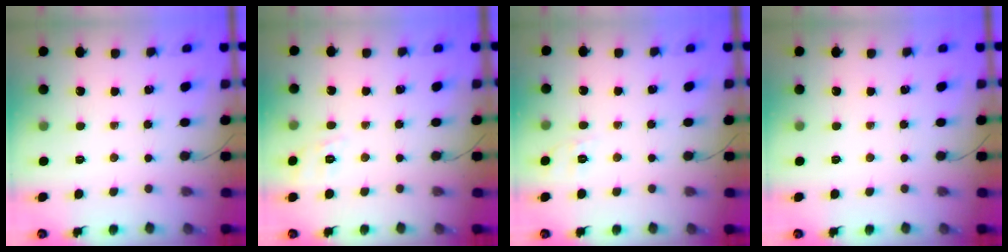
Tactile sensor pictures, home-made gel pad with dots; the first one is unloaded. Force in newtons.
{"total": 2.2, "press": 1.2, "slide": 1.8}
{"total": 1.6, "press": 0.0, "slide": 1.6}
{"total": 0.0}